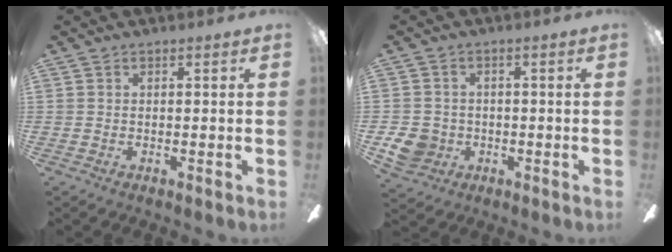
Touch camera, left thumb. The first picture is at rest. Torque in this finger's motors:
{"motor_torque": [-0.08, 0.11, 0.08, -0.08, 0.00]}